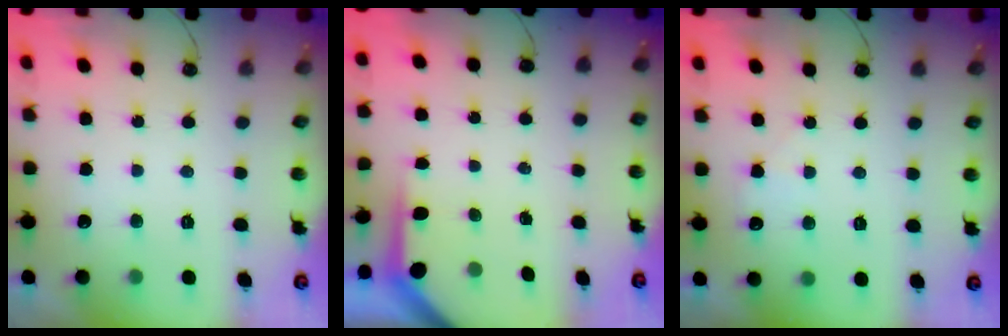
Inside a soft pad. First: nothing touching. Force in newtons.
{"total": 3.6, "press": 3.6, "slide": 0.4}
{"total": 5.0, "press": 4.9, "slide": 0.7}